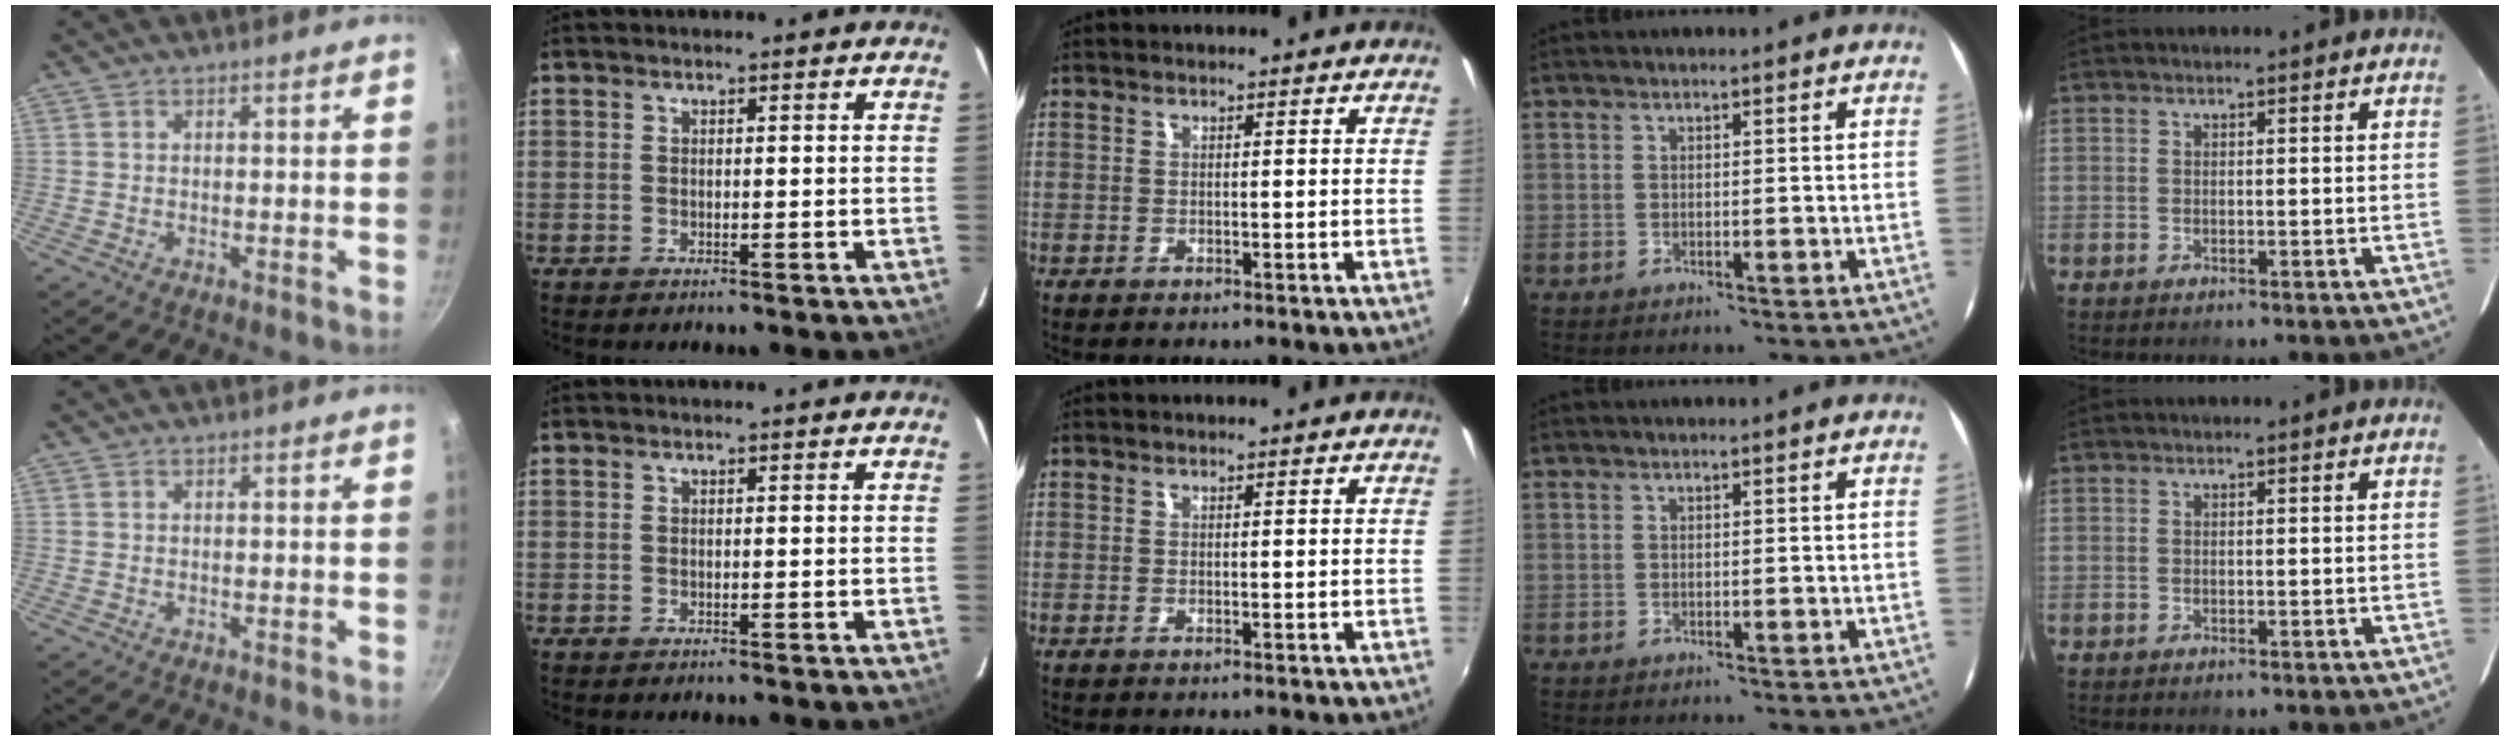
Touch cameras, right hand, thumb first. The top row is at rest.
{}